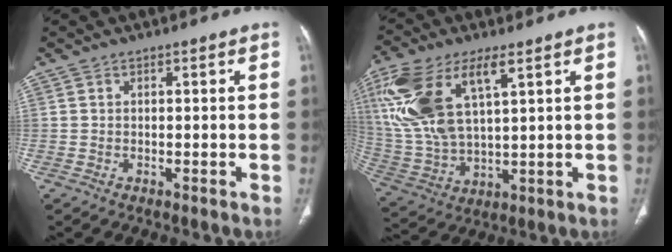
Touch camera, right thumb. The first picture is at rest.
{"total": 18.5, "force": [7.3, 8.1, 14.9], "torque": [-0.325, -0.012, 0.150]}